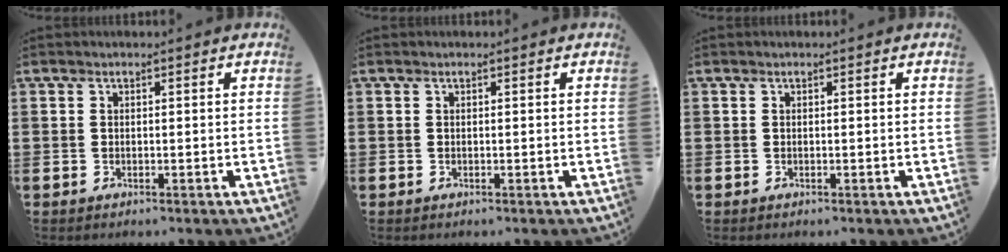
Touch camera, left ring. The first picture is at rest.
{"total": 0.0}
{"total": 0.0}